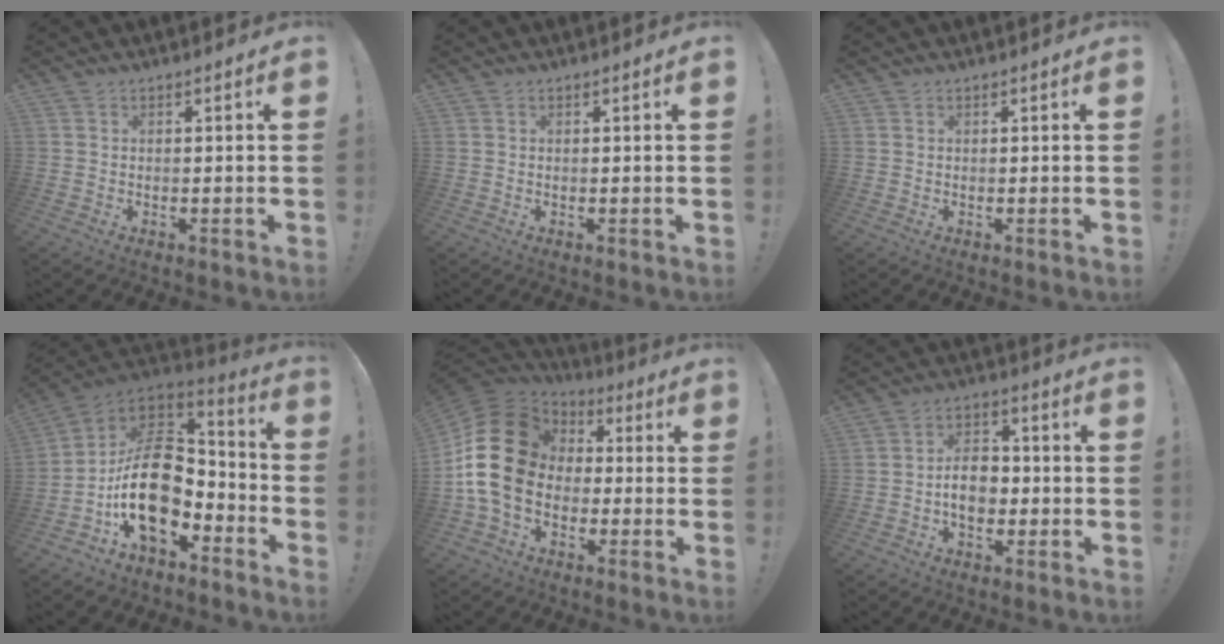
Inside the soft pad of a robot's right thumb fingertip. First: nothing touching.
{"total": 0.0}
{"total": 0.0}
{"total": 22.7, "force": [-2.4, 15.5, 16.4], "torque": [-0.290, 0.015, -0.019]}
{"total": 20.7, "force": [0.5, 15.6, 13.5], "torque": [-0.250, 0.015, 0.024]}
{"total": 9.7, "force": [-1.8, 6.9, 6.5], "torque": [-0.111, 0.019, -0.030]}